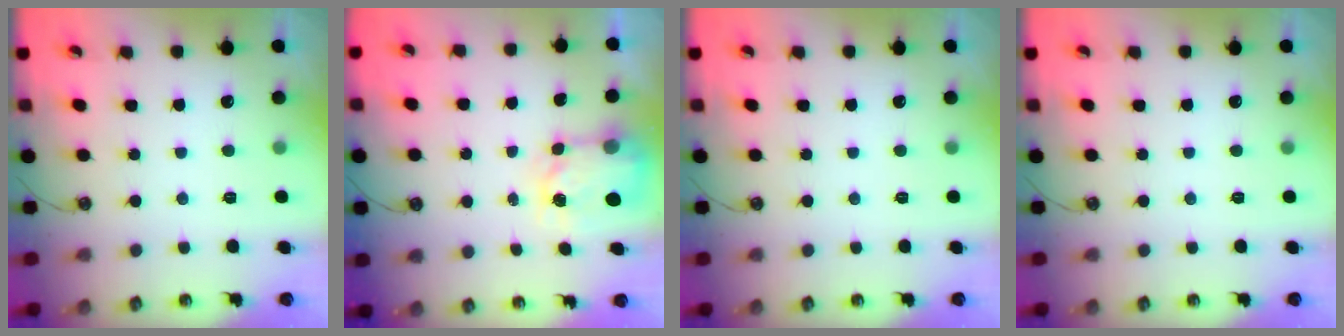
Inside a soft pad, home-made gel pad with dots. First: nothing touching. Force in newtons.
{"total": 6.1, "press": 6.0, "slide": 0.7}
{"total": 0.0}
{"total": 0.0}